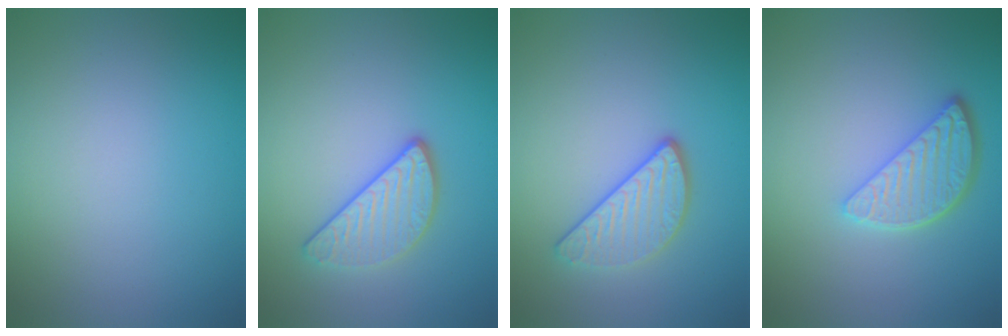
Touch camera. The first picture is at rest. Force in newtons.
{"total": 3.0, "press": 2.6, "slide": 1.3}
{"total": 3.0, "press": 2.6, "slide": 1.3}
{"total": 3.6, "press": 3.0, "slide": 2.0}